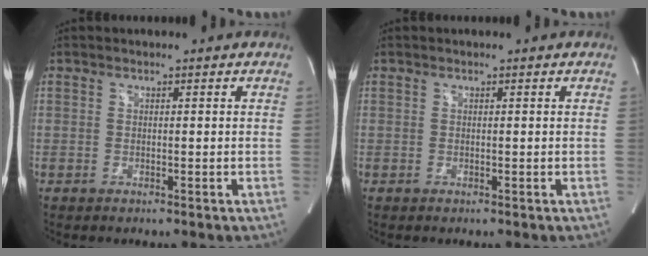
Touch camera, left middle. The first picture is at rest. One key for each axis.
{"total": 0.0}